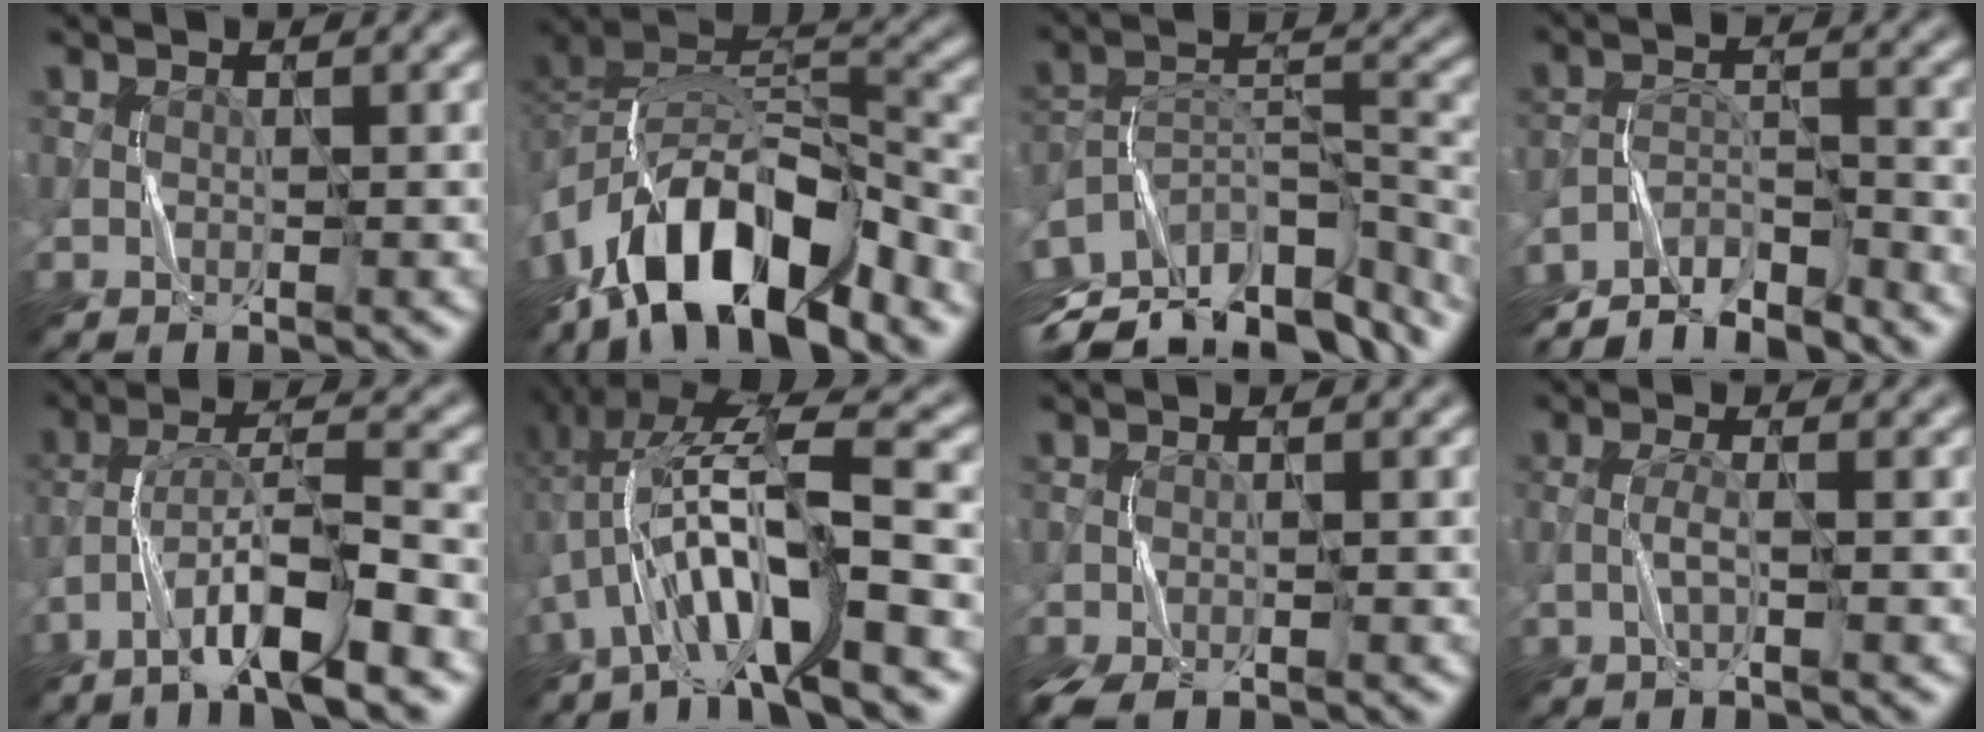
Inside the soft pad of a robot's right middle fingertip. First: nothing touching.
{"total": 12.4, "force": [-7.1, 5.1, 8.7], "torque": [-0.145, 0.009, -0.134]}
{"total": 13.5, "force": [-9.3, 5.6, 8.0], "torque": [-0.171, 0.017, -0.149]}
{"total": 7.0, "force": [-6.5, 1.4, 2.4], "torque": [-0.036, -0.002, -0.120]}
{"total": 7.9, "force": [-4.8, 1.1, 6.2], "torque": [-0.104, 0.015, -0.086]}
{"total": 11.2, "force": [-2.5, 2.7, 10.6], "torque": [-0.194, 0.029, -0.046]}
{"total": 2.6, "force": [-1.8, 0.6, 1.7], "torque": [-0.042, -0.008, -0.040]}
{"total": 1.7, "force": [-0.5, 0.1, 1.6], "torque": [-0.035, 0.005, -0.014]}